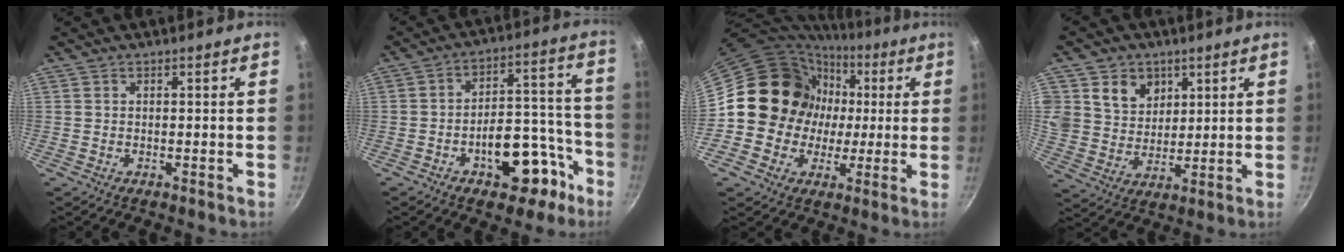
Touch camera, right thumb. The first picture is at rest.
{"total": 15.5, "force": [-7.5, 8.5, 10.5], "torque": [-0.091, 0.076, -0.097]}
{"total": 16.4, "force": [1.0, 15.4, 5.6], "torque": [-0.059, 0.019, 0.012]}
{"total": 11.3, "force": [4.7, 9.4, 4.2], "torque": [-0.049, -0.019, 0.092]}